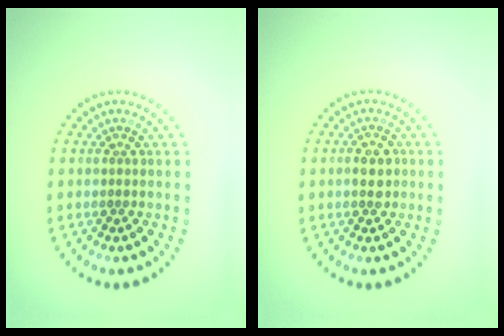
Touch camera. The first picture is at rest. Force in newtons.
{"total": 1.9, "press": 1.9, "slide": 0.4}